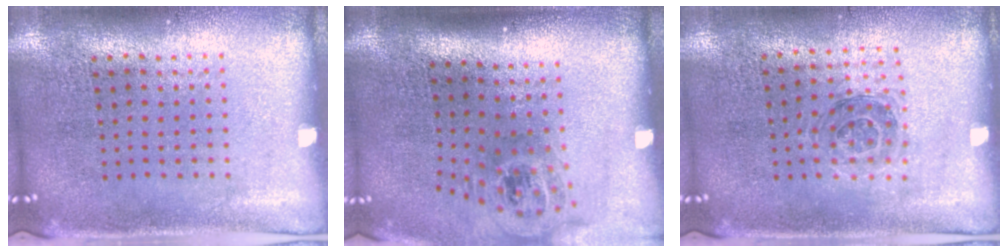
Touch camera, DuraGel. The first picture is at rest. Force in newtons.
{"total": 1.6, "press": 1.2, "slide": 1.0}
{"total": 1.1, "press": 1.0, "slide": 0.3}